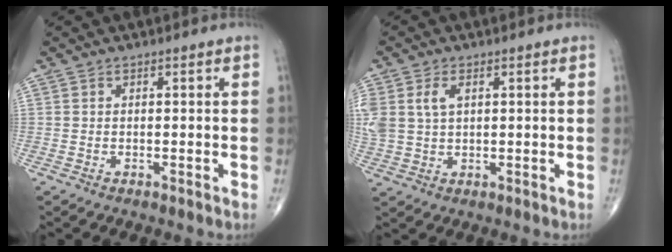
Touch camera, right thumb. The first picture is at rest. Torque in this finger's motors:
{"motor_torque": [0.07, 0.09, 0.68, 0.48, 0.21]}